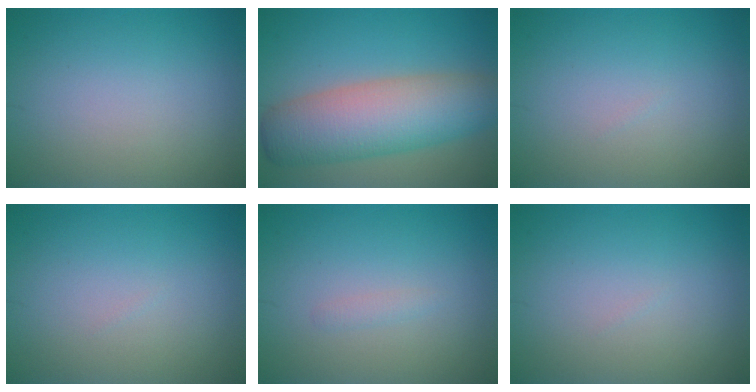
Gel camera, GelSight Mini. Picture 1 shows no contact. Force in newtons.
{"total": 8.9, "press": 8.9, "slide": 0.4}
{"total": 0.0}
{"total": 0.0}
{"total": 0.7, "press": 0.7, "slide": 0.0}
{"total": 0.0}